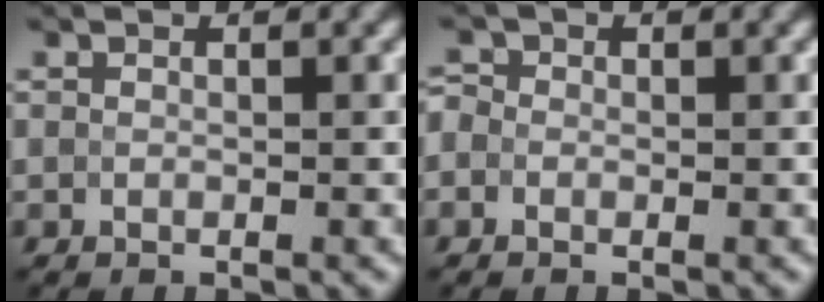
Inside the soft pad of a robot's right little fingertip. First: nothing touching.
{"total": 1.4, "force": [0.1, 1.3, 0.6], "torque": [-0.008, 0.002, -0.015]}